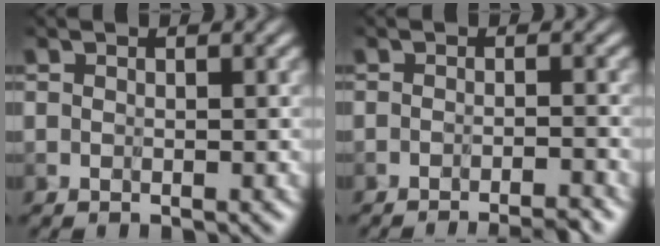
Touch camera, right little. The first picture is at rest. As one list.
[{"total": 4.0, "force": [-3.8, -1.0, 0.1], "torque": [0.014, -0.004, -0.057]}]